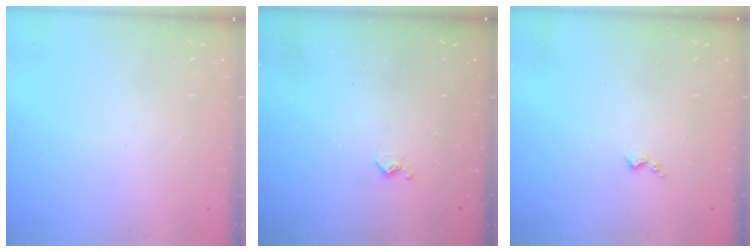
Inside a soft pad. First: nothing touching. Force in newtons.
{"total": 4.2, "press": 4.2, "slide": 0.7}
{"total": 2.4, "press": 2.4, "slide": 0.5}